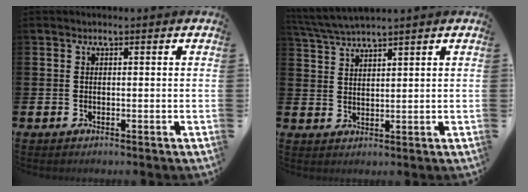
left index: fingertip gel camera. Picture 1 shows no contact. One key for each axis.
{"total": 3.6, "fx": 3.5, "fy": -0.4, "fz": 0.7, "tx": -0.030, "ty": -0.011, "tz": 0.065}